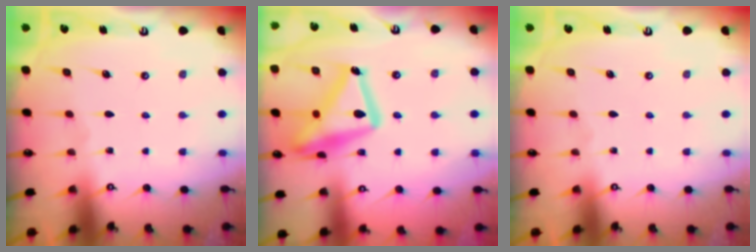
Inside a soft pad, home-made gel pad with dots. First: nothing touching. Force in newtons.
{"total": 20.6, "press": 20.6, "slide": 1.5}
{"total": 0.0}